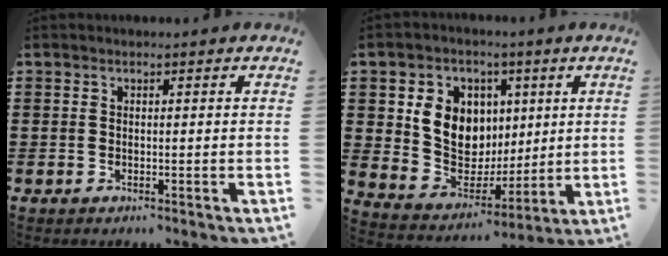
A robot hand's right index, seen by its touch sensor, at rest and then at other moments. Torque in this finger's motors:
{"motor_torque": [0.82, 0.41, 0.49, 0.21]}